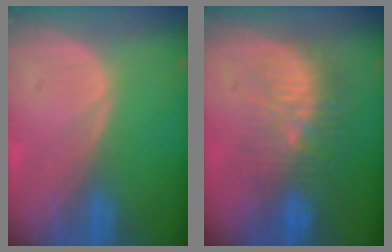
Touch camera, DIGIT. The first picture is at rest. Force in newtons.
{"total": 9.3, "press": 8.6, "slide": 3.6}